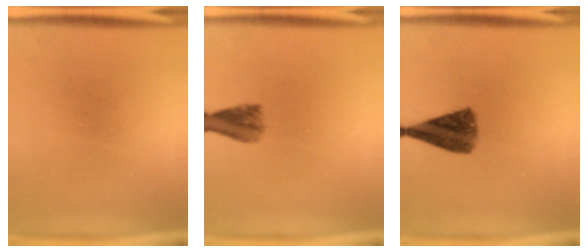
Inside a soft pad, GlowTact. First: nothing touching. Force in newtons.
{"total": 4.1}
{"total": 7.6}